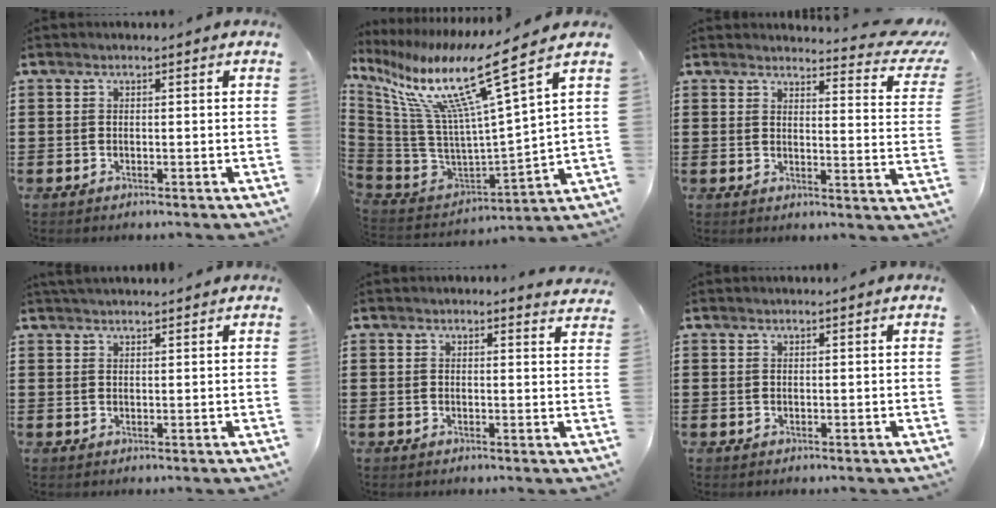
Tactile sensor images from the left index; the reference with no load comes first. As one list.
[{"total": 14.8, "force": [8.9, 1.4, 11.8], "torque": [-0.258, -0.065, 0.130]}, {"total": 4.5, "force": [4.1, 0.6, 2.0], "torque": [-0.033, -0.033, 0.064]}, {"total": 1.9, "force": [1.9, 0.1, 0.5], "torque": [-0.013, 0.003, 0.036]}, {"total": 1.8, "force": [1.8, 0.4, 0.1], "torque": [0.002, -0.004, 0.033]}, {"total": 0.8, "force": [0.8, 0.0, 0.2], "torque": [-0.005, -0.002, 0.015]}]